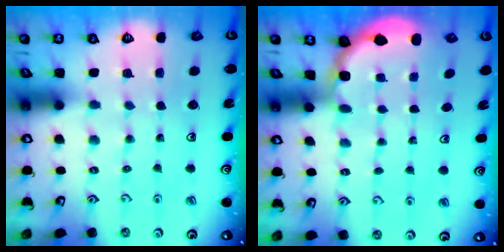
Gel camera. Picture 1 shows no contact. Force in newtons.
{"total": 2.0, "press": 1.8, "slide": 0.7}